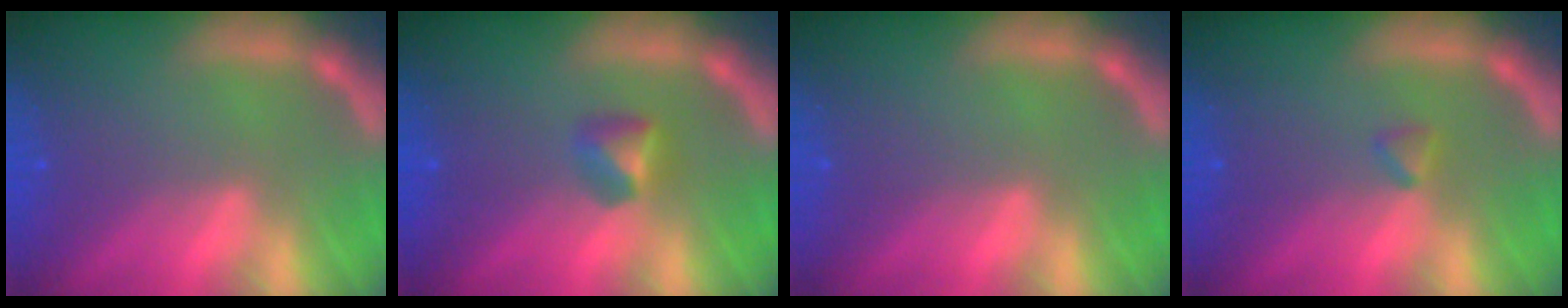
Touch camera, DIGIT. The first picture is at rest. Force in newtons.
{"total": 1.9}
{"total": 0.0}
{"total": 0.9}